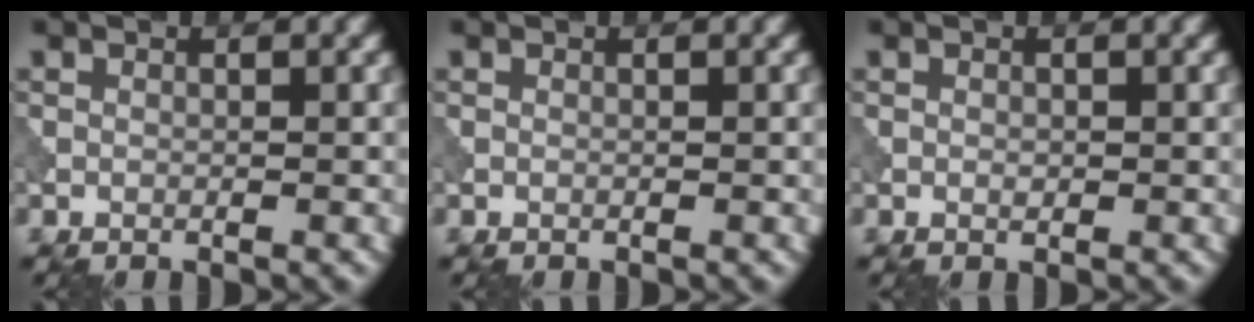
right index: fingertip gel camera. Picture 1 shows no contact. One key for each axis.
{"total": 0.0}
{"total": 0.5, "fx": 0.0, "fy": 0.4, "fz": 0.4, "tx": -0.004, "ty": -0.001, "tz": 0.000}